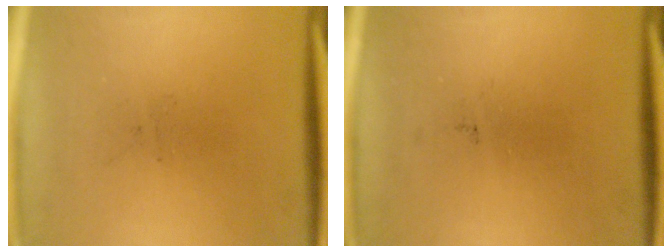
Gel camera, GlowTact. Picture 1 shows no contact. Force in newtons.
{"total": 0.0}